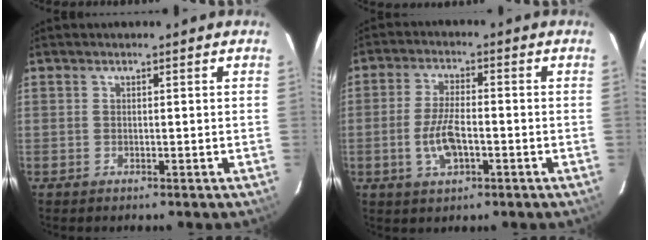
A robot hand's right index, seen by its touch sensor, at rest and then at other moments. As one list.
[{"total": 7.2, "force": [-2.1, 3.0, 6.1], "torque": [-0.128, -0.001, -0.038]}]